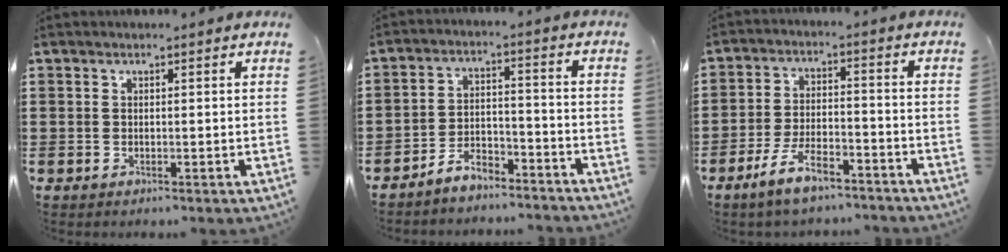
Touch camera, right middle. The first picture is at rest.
{"total": 5.2, "force": [-5.0, 1.0, 0.7], "torque": [-0.021, 0.008, -0.105]}
{"total": 7.5, "force": [-5.6, 2.4, 4.4], "torque": [-0.095, 0.006, -0.107]}